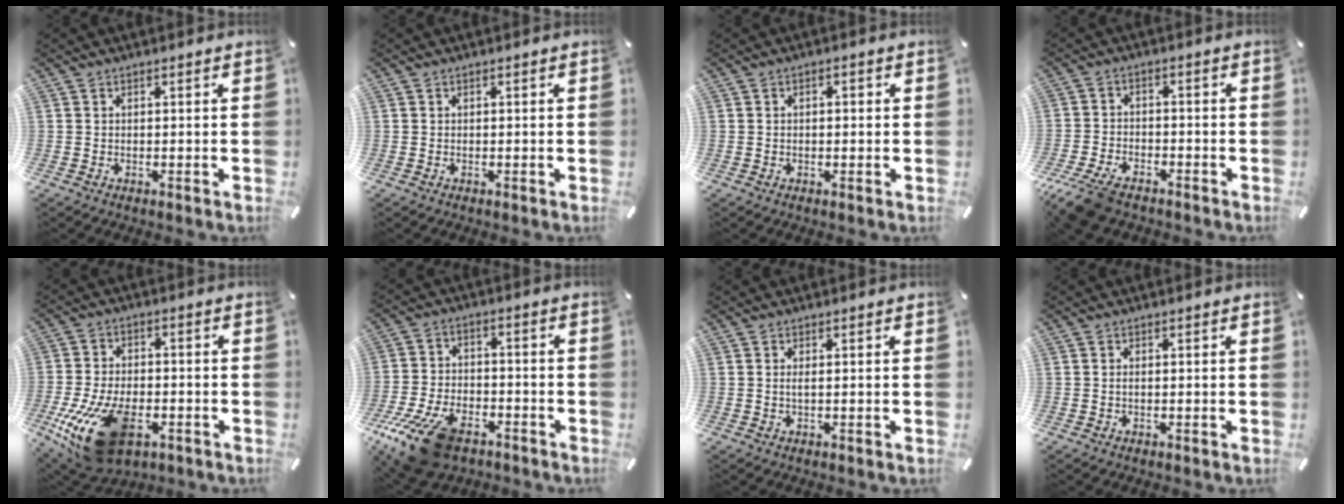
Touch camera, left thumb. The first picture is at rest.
{"total": 0.0}
{"total": 1.3, "force": [-0.2, 0.7, 1.0], "torque": [-0.020, 0.004, -0.006]}
{"total": 7.6, "force": [-5.8, 3.4, 3.7], "torque": [-0.088, 0.017, -0.112]}
{"total": 19.8, "force": [-7.4, 11.2, 14.6], "torque": [-0.274, 0.018, -0.115]}
{"total": 15.5, "force": [-9.6, 7.8, 9.4], "torque": [-0.179, 0.049, -0.163]}
{"total": 1.3, "force": [0.1, 0.1, 1.3], "torque": [-0.026, -0.003, 0.002]}
{"total": 0.7, "force": [0.0, 0.1, 0.7], "torque": [-0.015, -0.001, 0.000]}